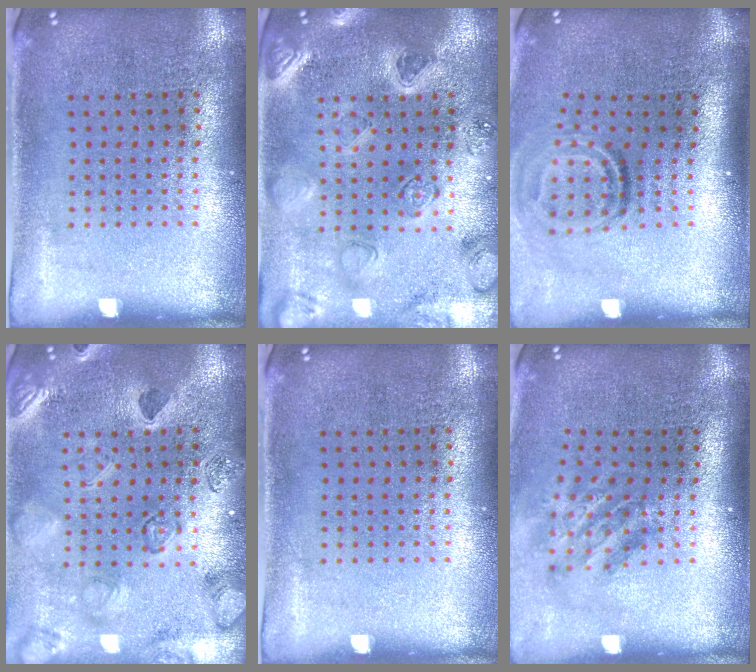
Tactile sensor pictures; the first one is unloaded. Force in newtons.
{"total": 2.2, "press": 2.2, "slide": 0.3}
{"total": 1.9, "press": 1.1, "slide": 1.5}
{"total": 2.5, "press": 2.4, "slide": 0.5}
{"total": 0.0}
{"total": 1.9, "press": 1.2, "slide": 1.4}